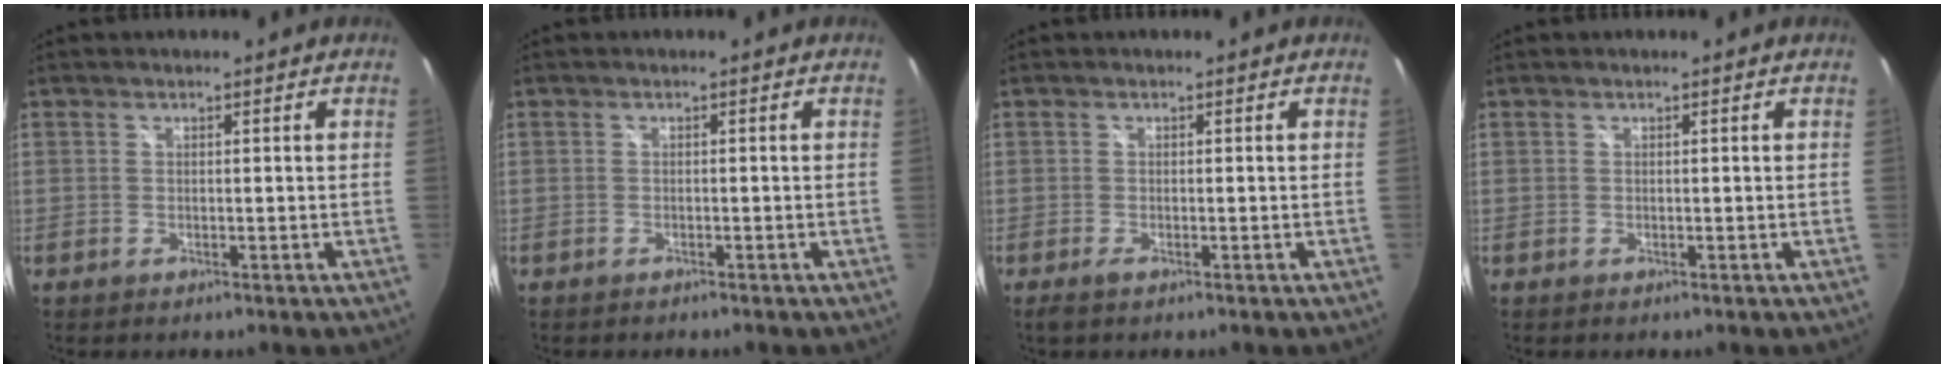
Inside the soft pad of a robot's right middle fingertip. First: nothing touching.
{"total": 0.8, "force": [-0.7, 0.2, 0.2], "torque": [-0.005, -0.005, -0.013]}
{"total": 1.2, "force": [-0.8, 0.1, 0.9], "torque": [-0.018, -0.004, -0.015]}
{"total": 0.0}